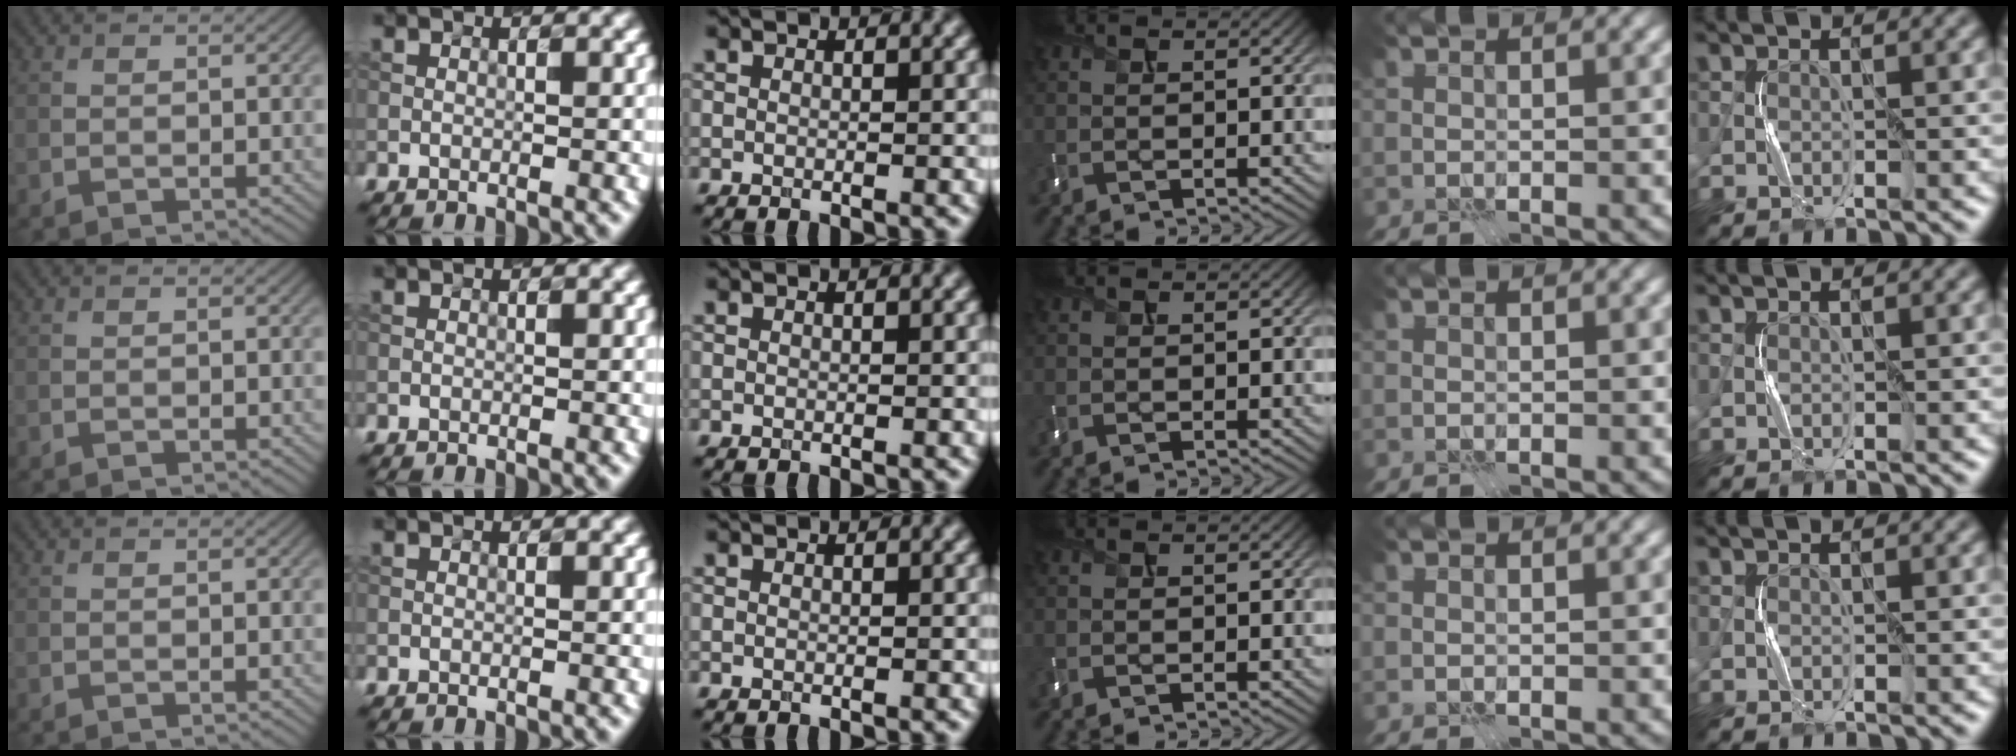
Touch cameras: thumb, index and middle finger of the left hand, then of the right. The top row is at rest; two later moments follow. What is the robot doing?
{"motion": "press", "object": "memory foam"}